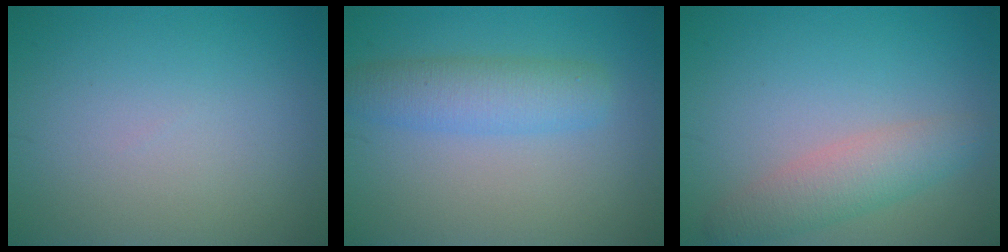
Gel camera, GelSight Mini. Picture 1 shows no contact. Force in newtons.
{"total": 3.7, "press": 3.7, "slide": 0.1}
{"total": 3.5, "press": 3.5, "slide": 0.1}